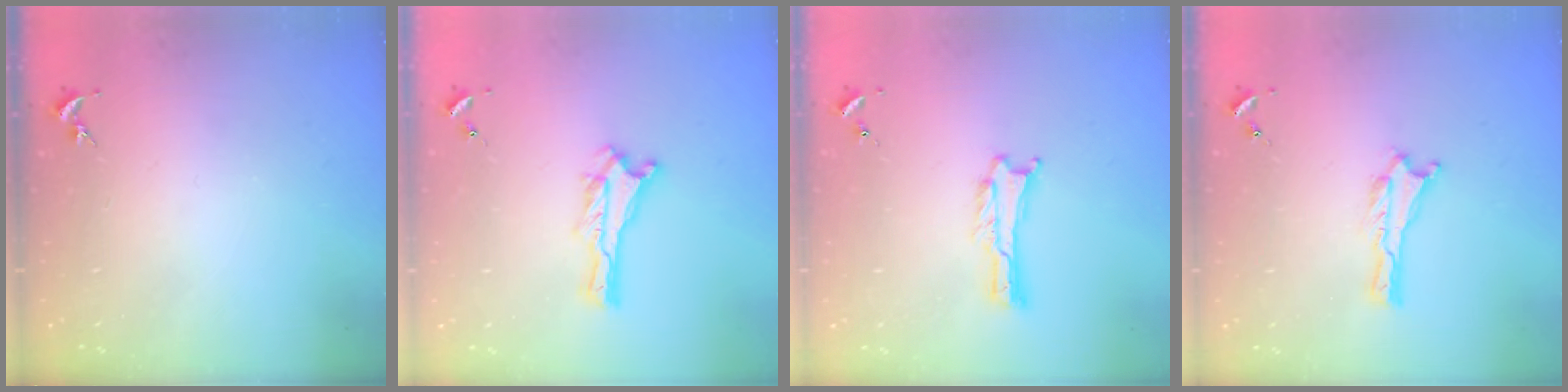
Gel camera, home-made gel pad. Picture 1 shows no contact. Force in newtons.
{"total": 0.0}
{"total": 0.0}
{"total": 0.0}